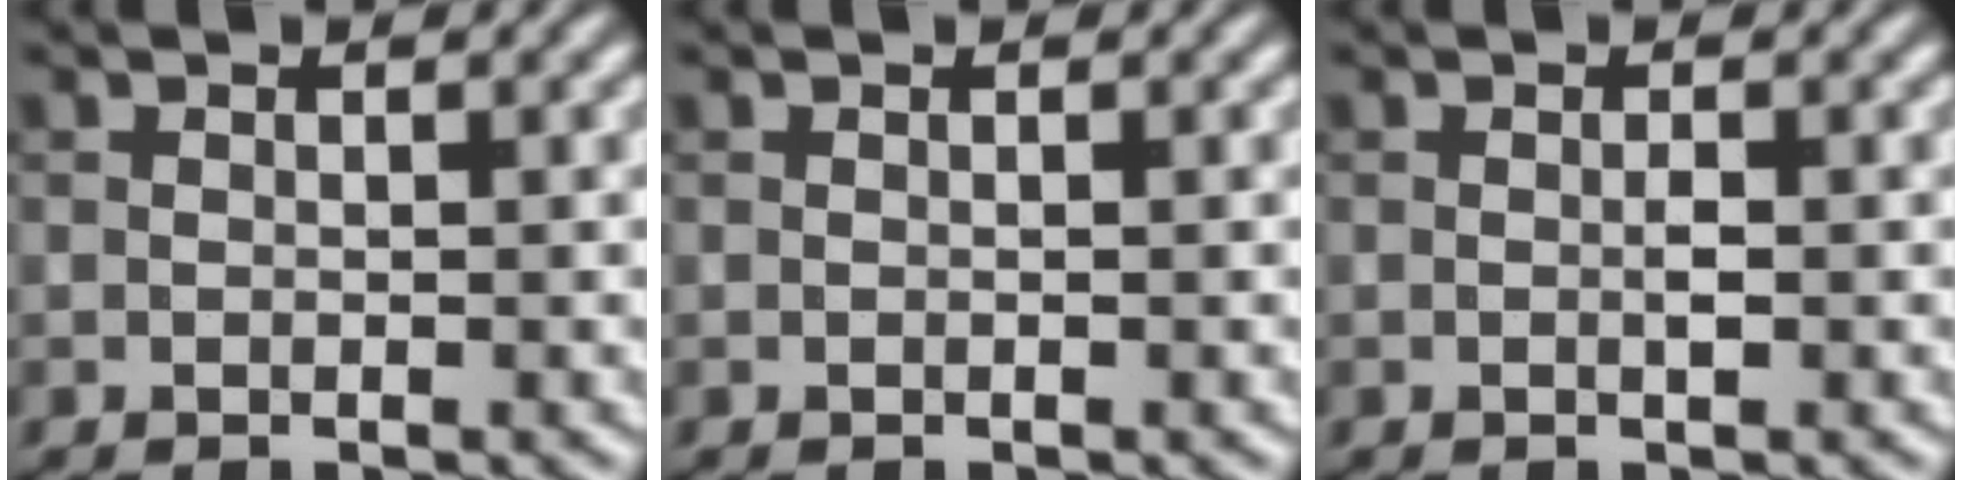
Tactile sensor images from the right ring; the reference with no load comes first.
{"total": 0.0}
{"total": 0.8, "force": [0.0, 0.1, 0.7], "torque": [-0.015, 0.000, -0.001]}